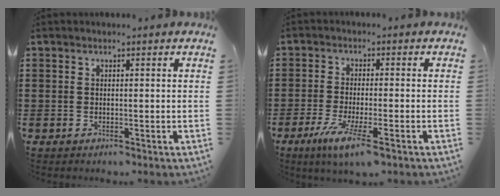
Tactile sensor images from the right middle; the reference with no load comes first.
{"total": 5.7, "force": [-3.1, 0.6, 4.7], "torque": [-0.103, -0.017, -0.057]}